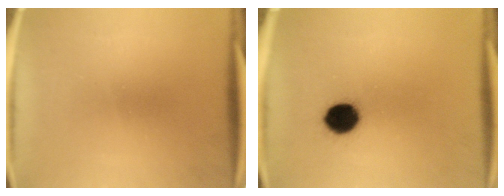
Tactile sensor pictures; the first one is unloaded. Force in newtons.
{"total": 8.1}